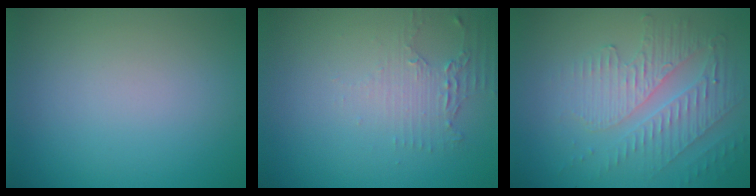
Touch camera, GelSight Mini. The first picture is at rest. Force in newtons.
{"total": 2.1, "press": 1.6, "slide": 1.4}
{"total": 5.0, "press": 3.4, "slide": 3.6}